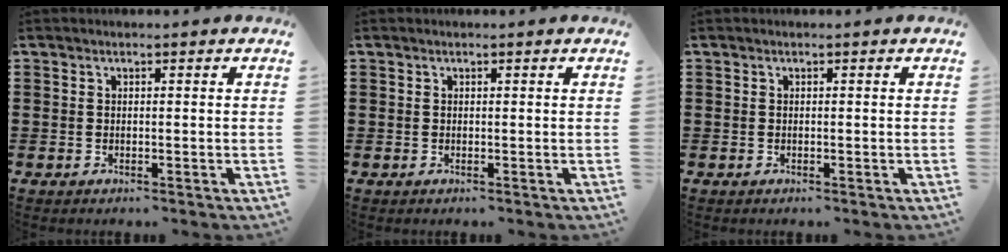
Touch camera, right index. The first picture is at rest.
{"total": 0.0}
{"total": 0.0}